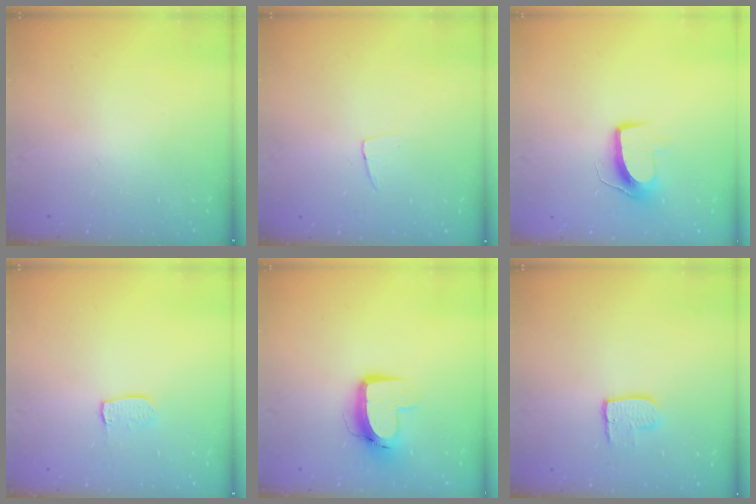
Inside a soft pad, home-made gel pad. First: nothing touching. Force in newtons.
{"total": 4.5, "press": 4.4, "slide": 0.3}
{"total": 9.7, "press": 9.7, "slide": 0.5}
{"total": 6.6, "press": 6.6, "slide": 0.5}
{"total": 11.3, "press": 11.2, "slide": 1.3}
{"total": 8.0, "press": 8.0, "slide": 0.7}